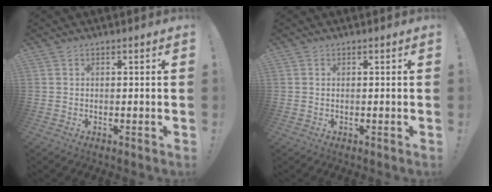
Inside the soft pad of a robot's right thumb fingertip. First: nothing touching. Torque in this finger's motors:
{"motor_torque": [-0.14, -0.02, 0.23, -0.13, 0.05]}